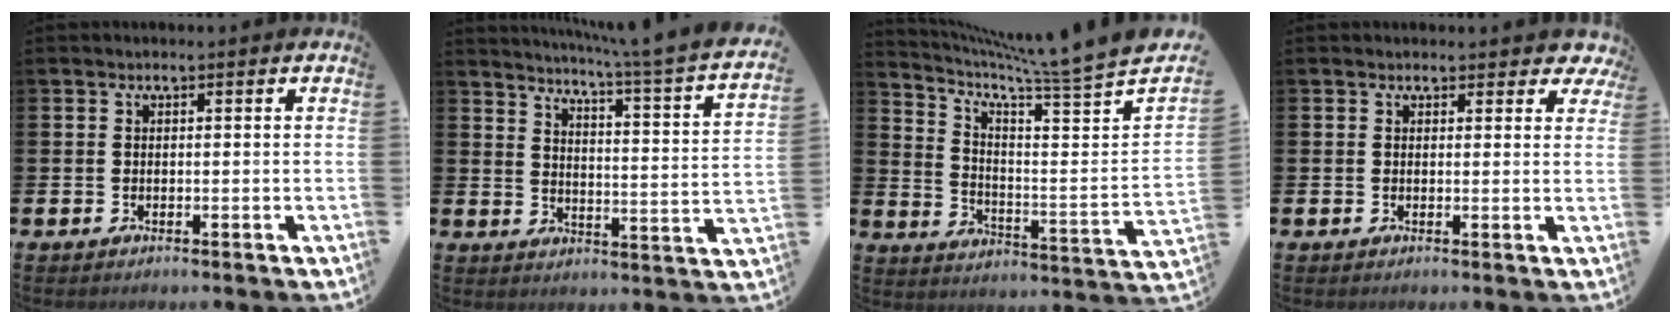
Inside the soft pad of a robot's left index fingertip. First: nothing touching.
{"total": 4.4, "force": [3.6, -0.8, 2.4], "torque": [-0.051, -0.044, 0.046]}
{"total": 6.1, "force": [5.4, -0.4, 2.8], "torque": [-0.064, -0.074, 0.076]}
{"total": 1.8, "force": [1.5, 1.1, 0.1], "torque": [0.010, -0.004, 0.022]}